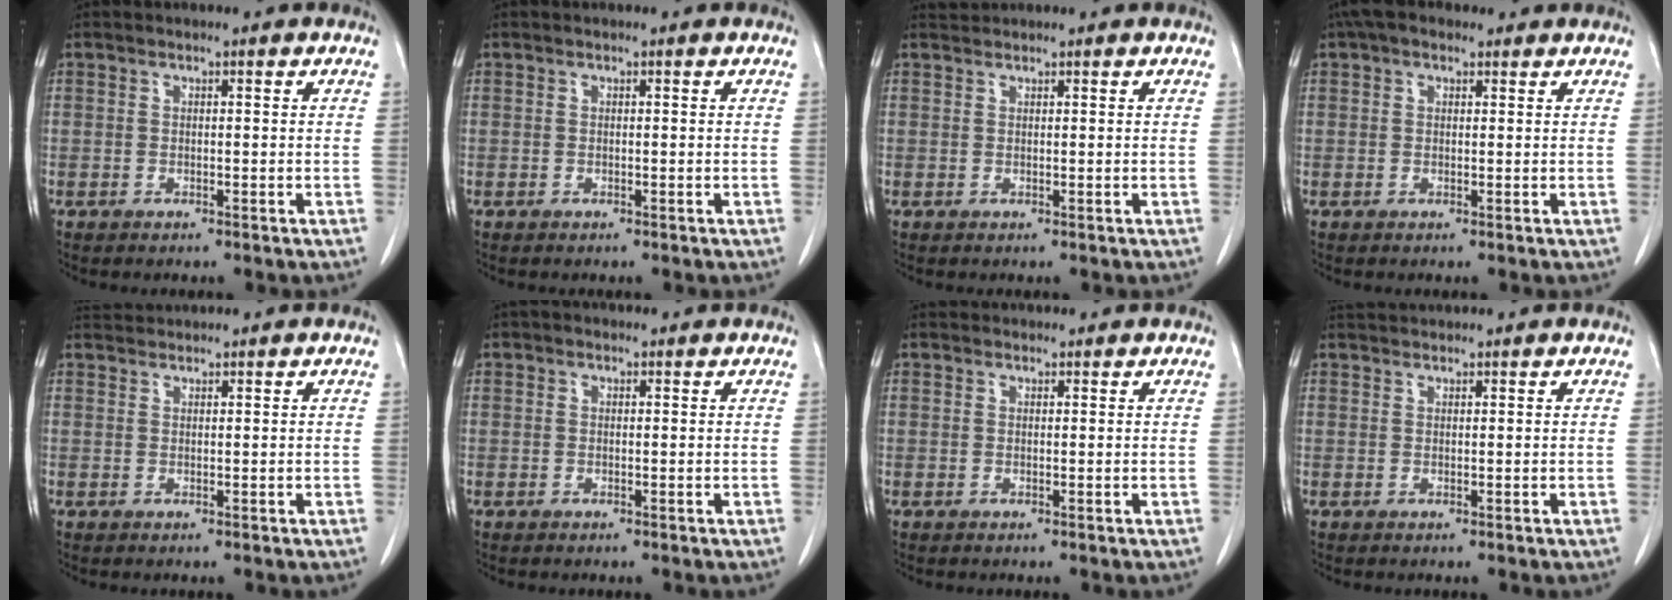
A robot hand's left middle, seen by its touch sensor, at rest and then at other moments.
{"total": 0.0}
{"total": 0.9, "force": [0.7, -0.3, -0.4], "torque": [-0.002, 0.005, 0.019]}
{"total": 3.7, "force": [2.4, 2.1, 1.8], "torque": [-0.038, 0.029, 0.042]}
{"total": 1.9, "force": [1.9, -0.3, -0.4], "torque": [-0.005, 0.011, 0.044]}
{"total": 0.7, "force": [0.6, 0.5, 0.0], "torque": [-0.004, 0.011, 0.008]}
{"total": 1.9, "force": [1.8, 0.6, -0.1], "torque": [0.003, 0.020, 0.029]}
{"total": 2.3, "force": [2.3, 0.0, 0.0], "torque": [-0.007, 0.020, 0.046]}